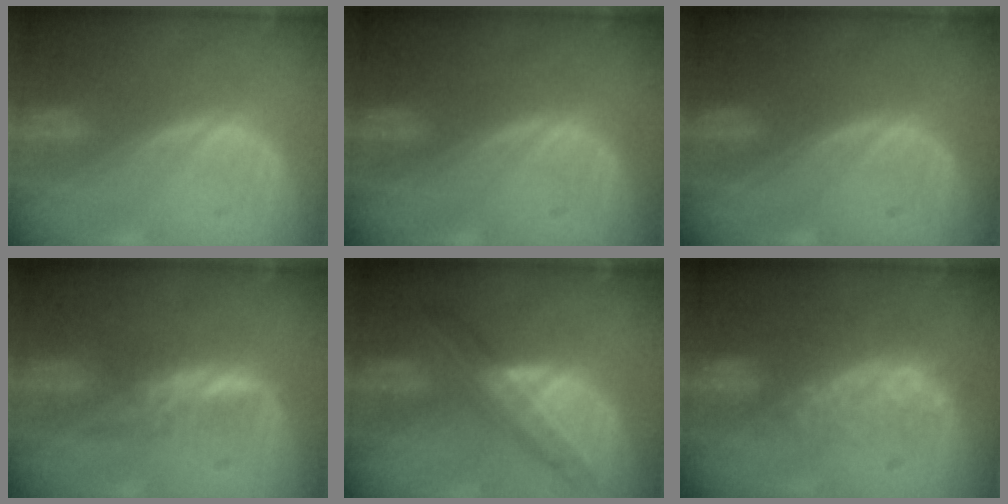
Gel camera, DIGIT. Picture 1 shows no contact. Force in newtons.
{"total": 0.0}
{"total": 0.0}
{"total": 3.1, "press": 3.1, "slide": 0.5}
{"total": 8.5, "press": 7.3, "slide": 4.4}
{"total": 8.4, "press": 7.1, "slide": 4.4}